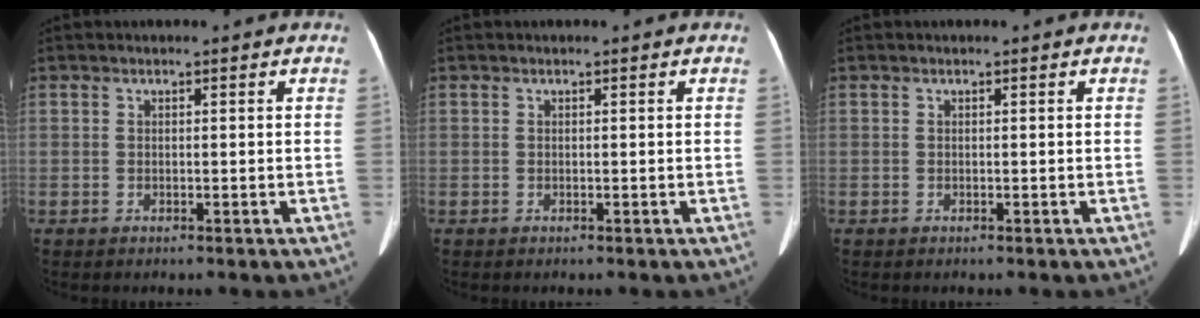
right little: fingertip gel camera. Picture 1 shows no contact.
{"total": 0.0}
{"total": 0.0}